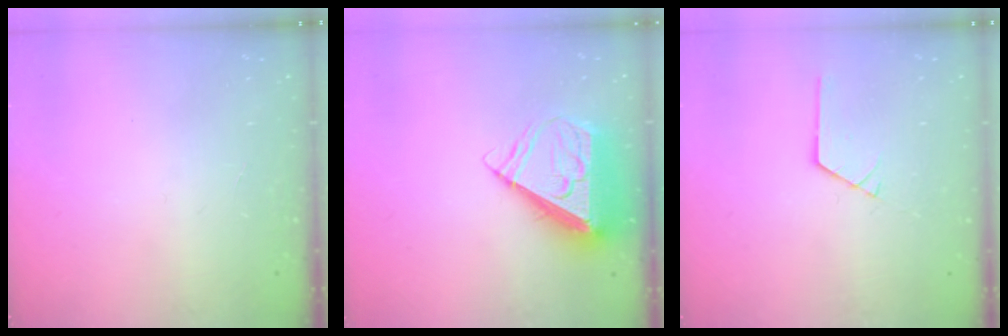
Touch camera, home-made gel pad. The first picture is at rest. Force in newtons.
{"total": 10.1, "press": 10.0, "slide": 1.3}
{"total": 1.2, "press": 1.2, "slide": 0.1}